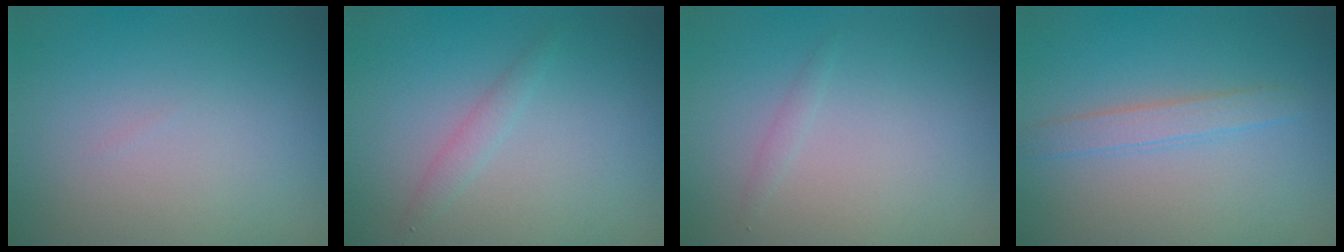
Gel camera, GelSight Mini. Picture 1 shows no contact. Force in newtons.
{"total": 1.5, "press": 1.5, "slide": 0.1}
{"total": 0.5, "press": 0.5, "slide": 0.1}
{"total": 1.9, "press": 1.9, "slide": 0.1}